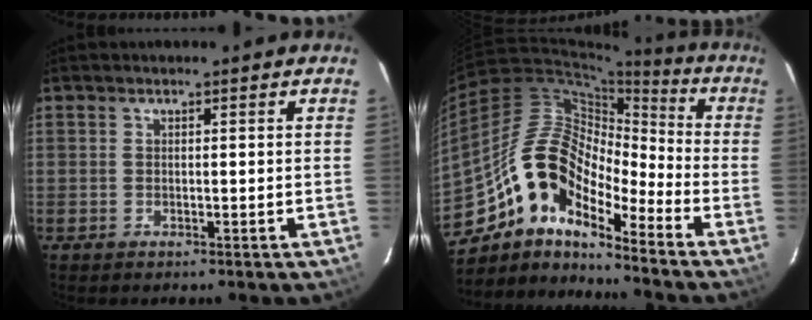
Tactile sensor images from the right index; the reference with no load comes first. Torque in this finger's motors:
{"motor_torque": [0.49, -0.50, 0.06, -0.06]}